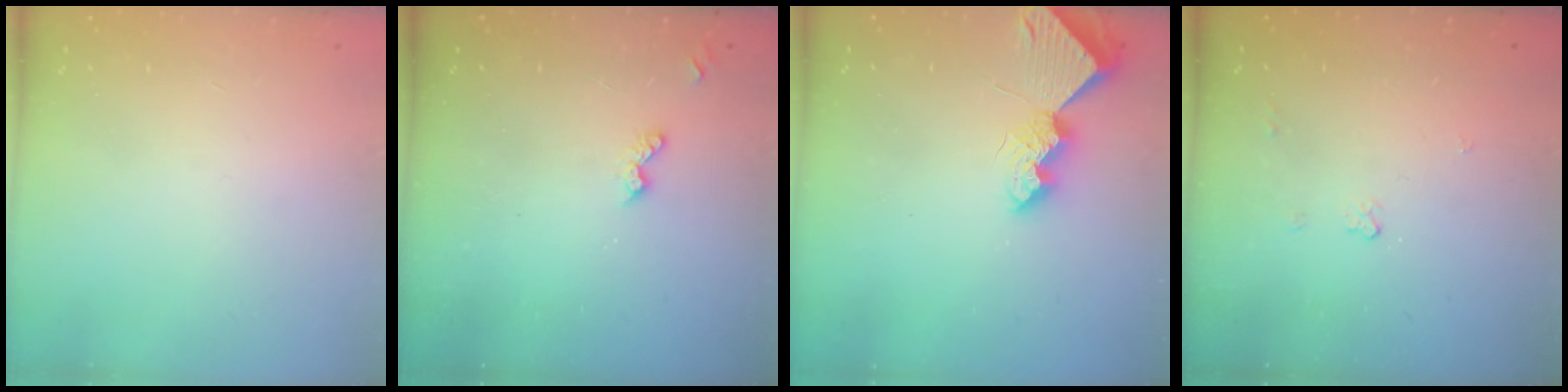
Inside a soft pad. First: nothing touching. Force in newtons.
{"total": 5.2, "press": 5.1, "slide": 0.8}
{"total": 8.1, "press": 8.1, "slide": 0.0}
{"total": 3.6, "press": 3.6, "slide": 0.5}